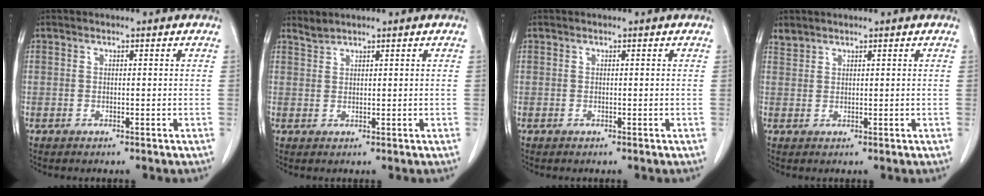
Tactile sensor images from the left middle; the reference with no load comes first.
{"total": 1.3, "force": [1.3, -0.1, 0.0], "torque": [-0.004, 0.001, 0.029]}
{"total": 0.0}
{"total": 1.4, "force": [1.3, 0.3, 0.0], "torque": [-0.002, 0.004, 0.029]}